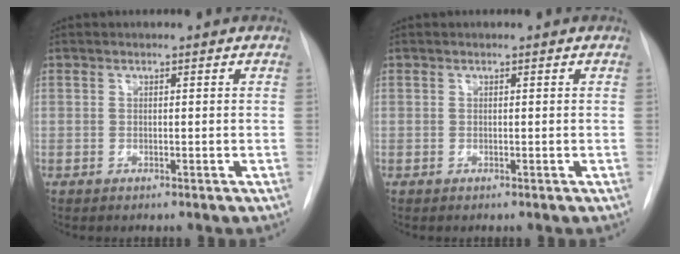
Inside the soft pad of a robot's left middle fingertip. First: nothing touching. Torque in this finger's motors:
{"motor_torque": [-0.20, -0.03, 0.02, 0.01]}